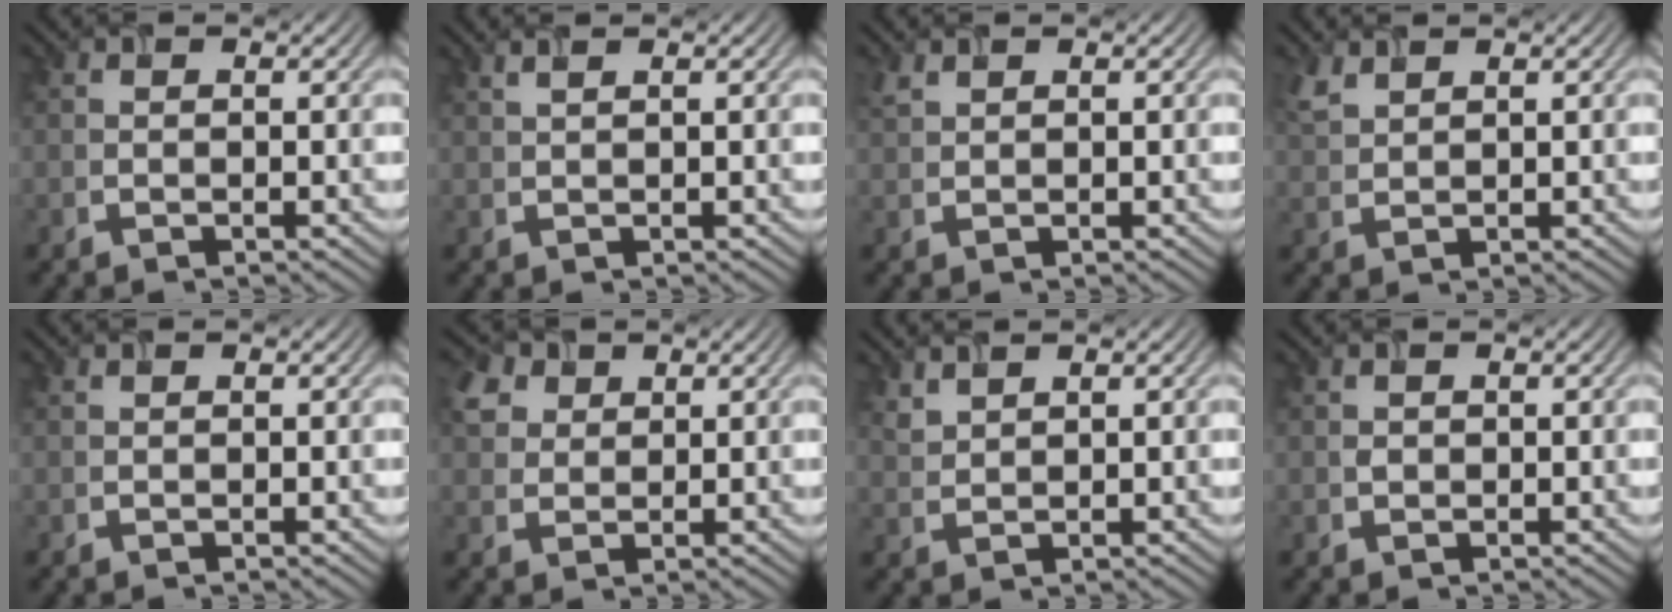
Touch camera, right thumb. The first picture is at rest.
{"total": 1.6, "force": [1.1, 0.3, 1.0], "torque": [-0.021, 0.006, 0.017]}
{"total": 1.4, "force": [1.1, 0.5, 0.6], "torque": [-0.023, 0.003, 0.028]}
{"total": 2.8, "force": [2.1, 1.1, 1.4], "torque": [-0.044, 0.003, 0.052]}
{"total": 0.0}
{"total": 4.2, "force": [2.1, 3.1, 1.9], "torque": [-0.057, 0.009, 0.043]}
{"total": 2.1, "force": [1.8, 0.6, 0.8], "torque": [-0.027, 0.003, 0.044]}
{"total": 0.7, "force": [0.1, 0.6, 0.3], "torque": [-0.008, 0.000, 0.002]}